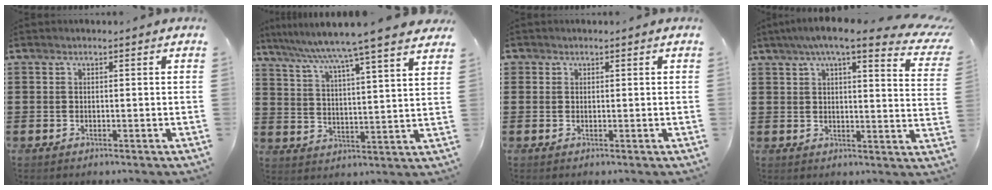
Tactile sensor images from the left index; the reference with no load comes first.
{"total": 6.9, "force": [6.0, -1.6, 3.1], "torque": [-0.084, -0.044, 0.094]}
{"total": 0.7, "force": [0.4, 0.6, 0.1], "torque": [-0.004, 0.004, 0.007]}
{"total": 7.5, "force": [6.0, 0.3, 4.4], "torque": [-0.091, -0.023, 0.099]}